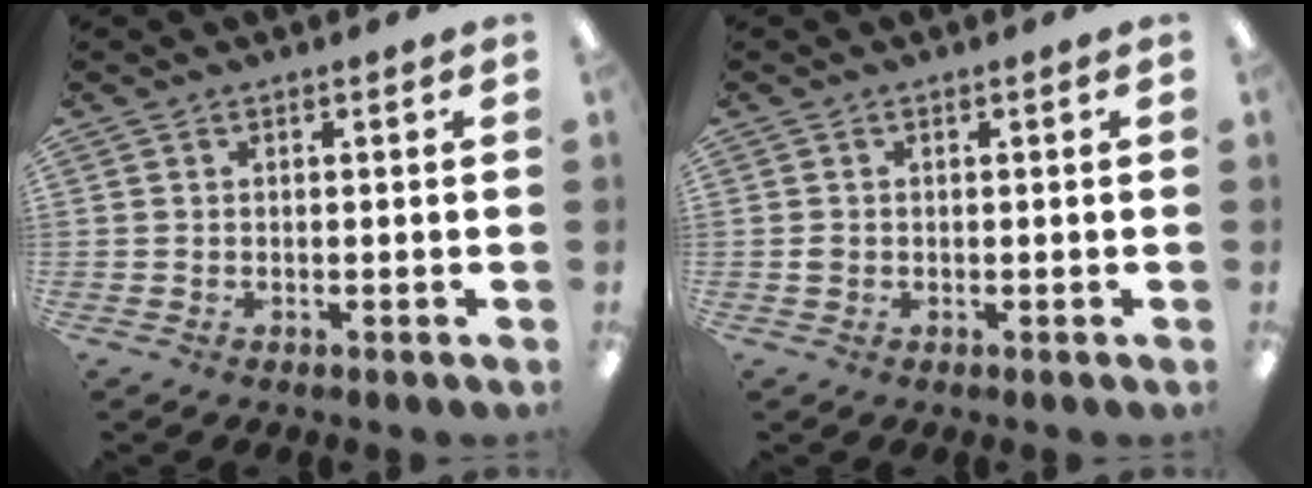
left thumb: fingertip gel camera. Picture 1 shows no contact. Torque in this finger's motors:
{"motor_torque": [0.15, 0.35, 0.34, -0.09, -0.02]}